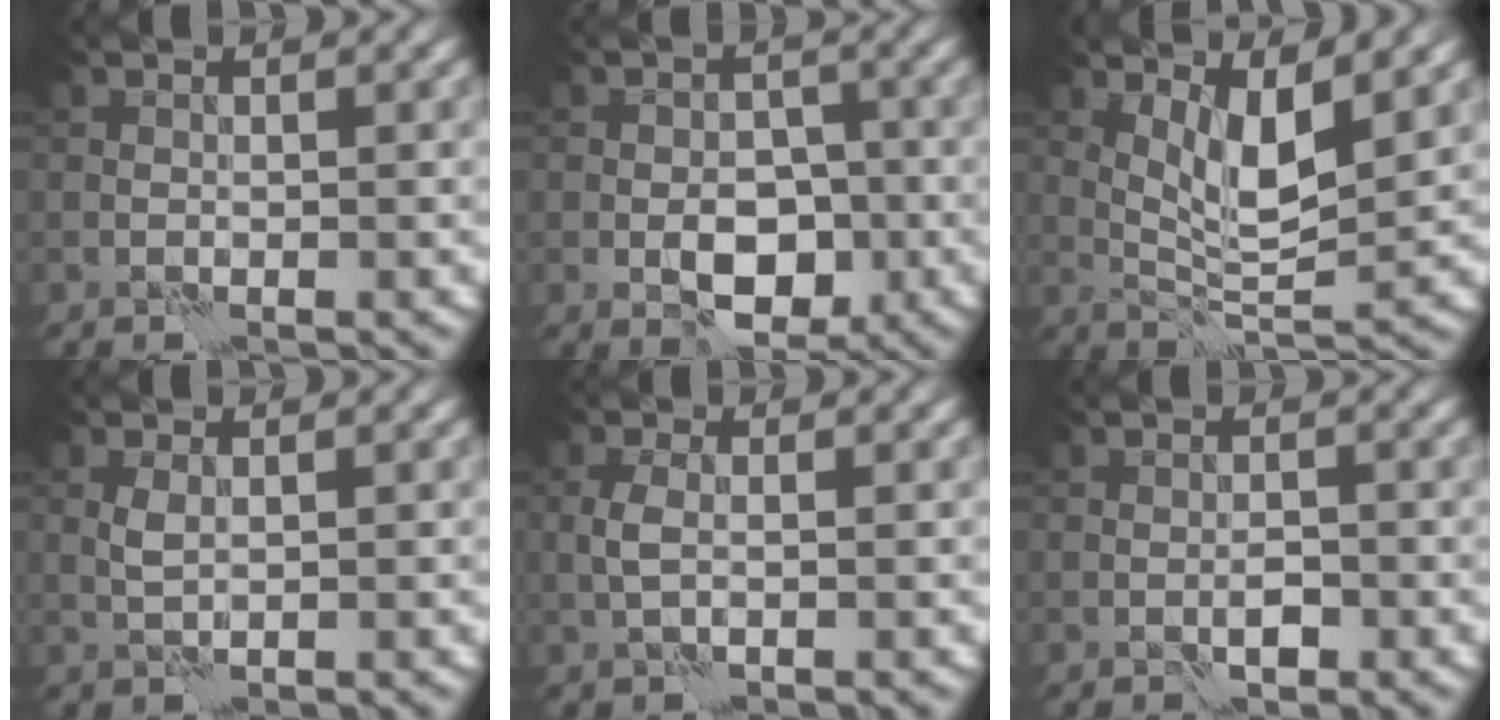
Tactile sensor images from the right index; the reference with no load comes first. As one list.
[{"total": 5.1, "force": [-1.9, 3.1, 3.6], "torque": [-0.046, -0.001, -0.033]}, {"total": 4.4, "force": [1.9, 1.0, 3.9], "torque": [-0.076, -0.009, 0.040]}, {"total": 1.0, "force": [0.3, 0.2, 0.9], "torque": [-0.024, 0.001, 0.007]}, {"total": 1.4, "force": [0.0, 0.4, 1.4], "torque": [-0.036, 0.003, -0.003]}, {"total": 1.3, "force": [-0.6, 0.5, 1.0], "torque": [-0.019, 0.001, -0.011]}]